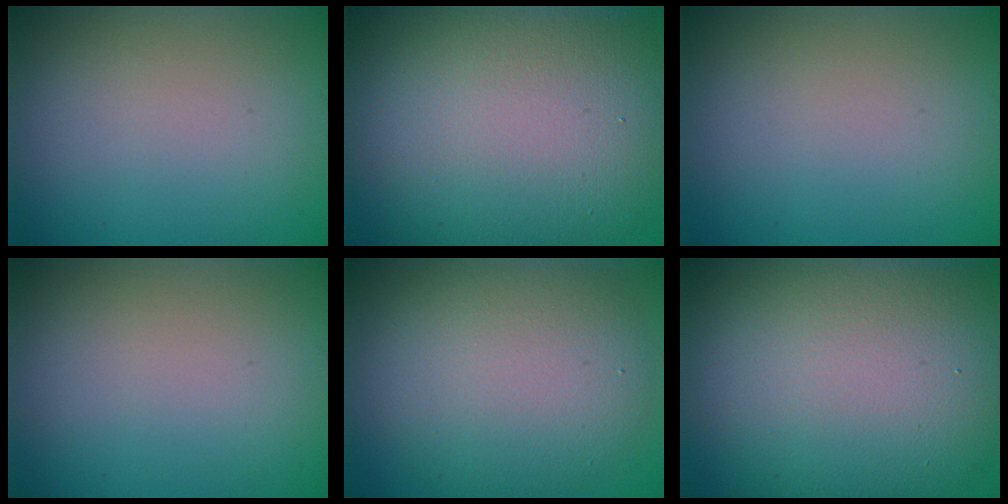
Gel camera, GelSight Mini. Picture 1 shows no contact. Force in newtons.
{"total": 16.8, "press": 16.8, "slide": 0.7}
{"total": 0.0}
{"total": 0.0}
{"total": 8.6, "press": 8.6, "slide": 0.5}
{"total": 16.2, "press": 16.2, "slide": 0.6}